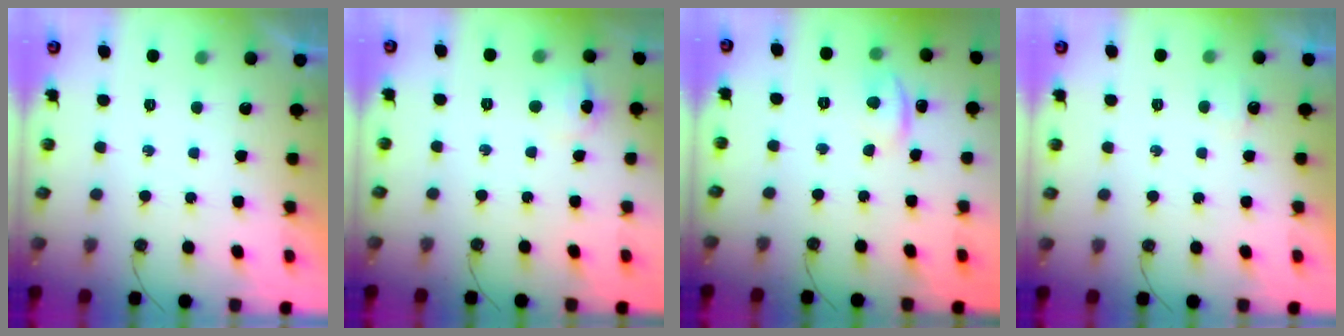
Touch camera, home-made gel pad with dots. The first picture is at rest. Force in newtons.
{"total": 6.4, "press": 6.4, "slide": 0.4}
{"total": 4.4, "press": 4.4, "slide": 0.4}
{"total": 2.9, "press": 2.8, "slide": 0.5}